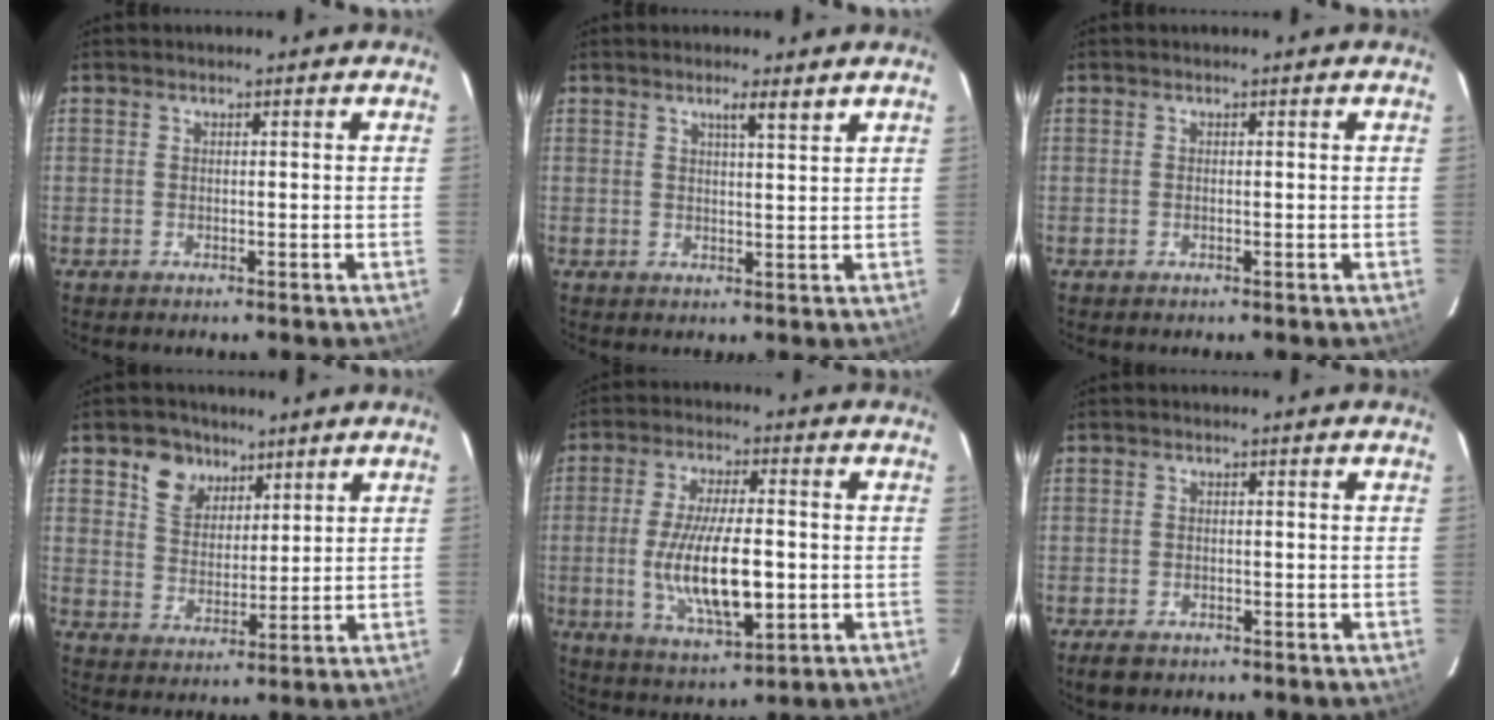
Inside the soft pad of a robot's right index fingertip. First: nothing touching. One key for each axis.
{"total": 2.8, "fx": 2.0, "fy": 0.0, "fz": 2.0, "tx": -0.031, "ty": -0.001, "tz": 0.031}
{"total": 0.0}
{"total": 7.4, "fx": 4.4, "fy": 5.3, "fz": 2.5, "tx": -0.044, "ty": 0.014, "tz": 0.084}
{"total": 13.7, "fx": -2.0, "fy": 4.3, "fz": 12.9, "tx": -0.247, "ty": -0.017, "tz": -0.028}
{"total": 2.9, "fx": -2.1, "fy": 1.6, "fz": 1.2, "tx": -0.031, "ty": -0.002, "tz": -0.033}